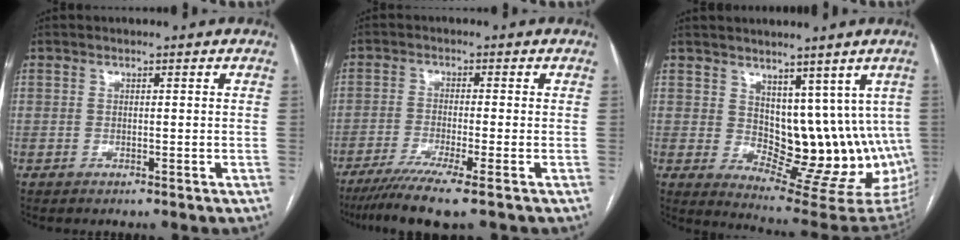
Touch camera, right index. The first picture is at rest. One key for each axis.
{"total": 7.7, "fx": -5.5, "fy": -0.7, "fz": 5.4, "tx": -0.086, "ty": -0.022, "tz": -0.093}
{"total": 12.8, "fx": 4.0, "fy": 7.8, "fz": 9.3, "tx": -0.104, "ty": -0.005, "tz": 0.084}